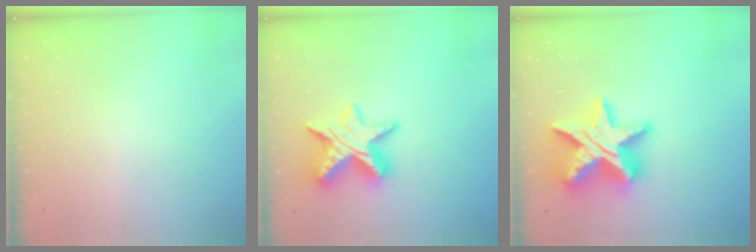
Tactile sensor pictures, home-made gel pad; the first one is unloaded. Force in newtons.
{"total": 13.7, "press": 13.7, "slide": 0.9}
{"total": 24.8, "press": 24.8, "slide": 1.7}